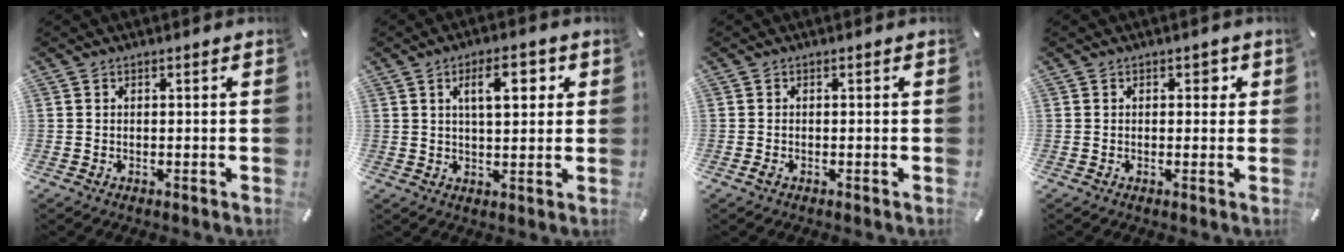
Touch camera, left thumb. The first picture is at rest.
{"total": 8.5, "force": [3.3, 3.4, 7.1], "torque": [-0.107, -0.007, 0.047]}
{"total": 0.7, "force": [-0.4, 0.2, 0.5], "torque": [-0.009, -0.002, -0.005]}
{"total": 1.7, "force": [0.5, 1.2, 1.1], "torque": [-0.007, 0.001, 0.004]}